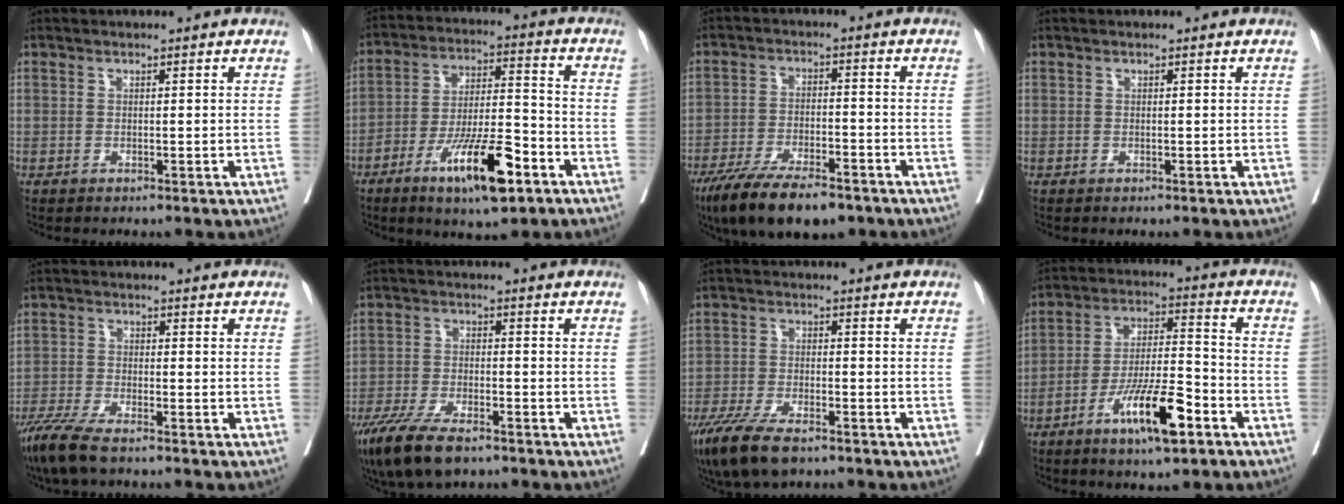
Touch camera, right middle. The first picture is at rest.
{"total": 13.5, "force": [-7.4, 2.9, 11.0], "torque": [-0.193, -0.005, -0.123]}
{"total": 13.1, "force": [-9.6, 3.8, 8.1], "torque": [-0.134, -0.021, -0.160]}
{"total": 0.0}
{"total": 7.1, "force": [-5.6, 1.0, 4.4], "torque": [-0.084, -0.019, -0.101]}
{"total": 10.8, "force": [-7.8, 3.1, 6.7], "torque": [-0.120, -0.021, -0.135]}
{"total": 10.6, "force": [-7.7, 3.1, 6.5], "torque": [-0.117, -0.020, -0.132]}
{"total": 12.4, "force": [-6.5, 2.3, 10.3], "torque": [-0.185, -0.006, -0.114]}